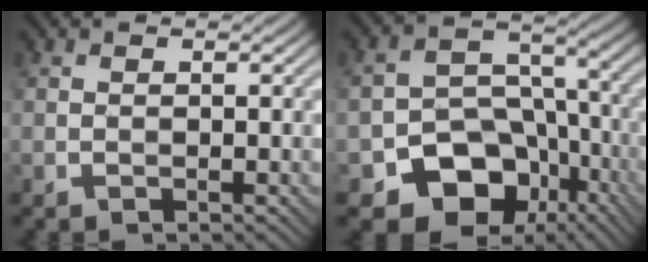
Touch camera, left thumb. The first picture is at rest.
{"total": 12.1, "force": [-6.1, 8.8, 5.6], "torque": [-0.089, -0.010, -0.105]}